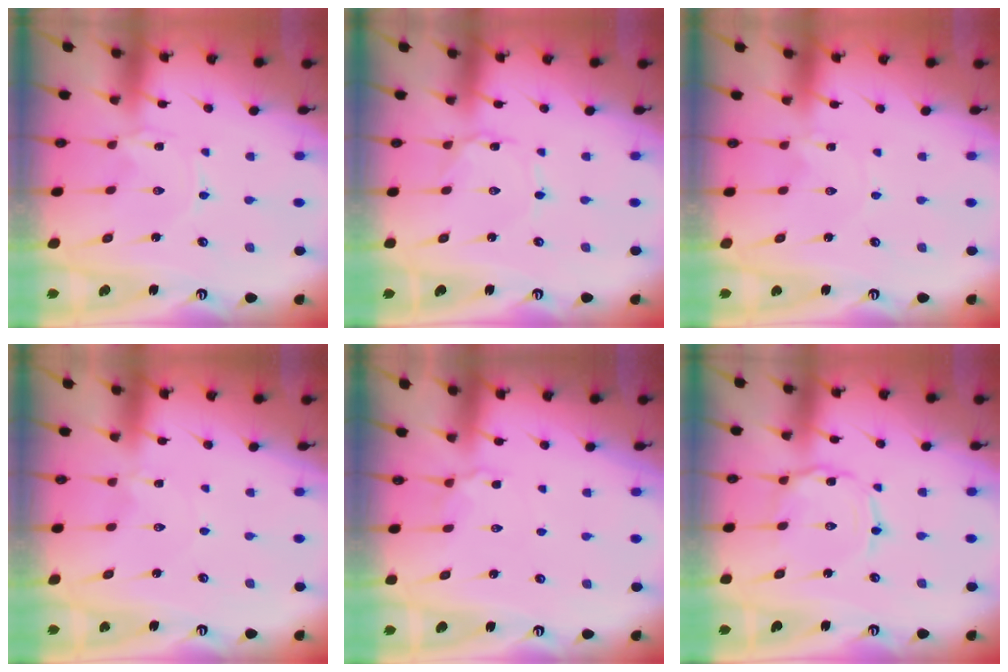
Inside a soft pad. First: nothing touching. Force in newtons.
{"total": 1.1, "press": 1.1, "slide": 0.1}
{"total": 0.0}
{"total": 1.0, "press": 1.0, "slide": 0.1}
{"total": 4.1, "press": 4.0, "slide": 1.0}
{"total": 2.7, "press": 2.7, "slide": 0.2}